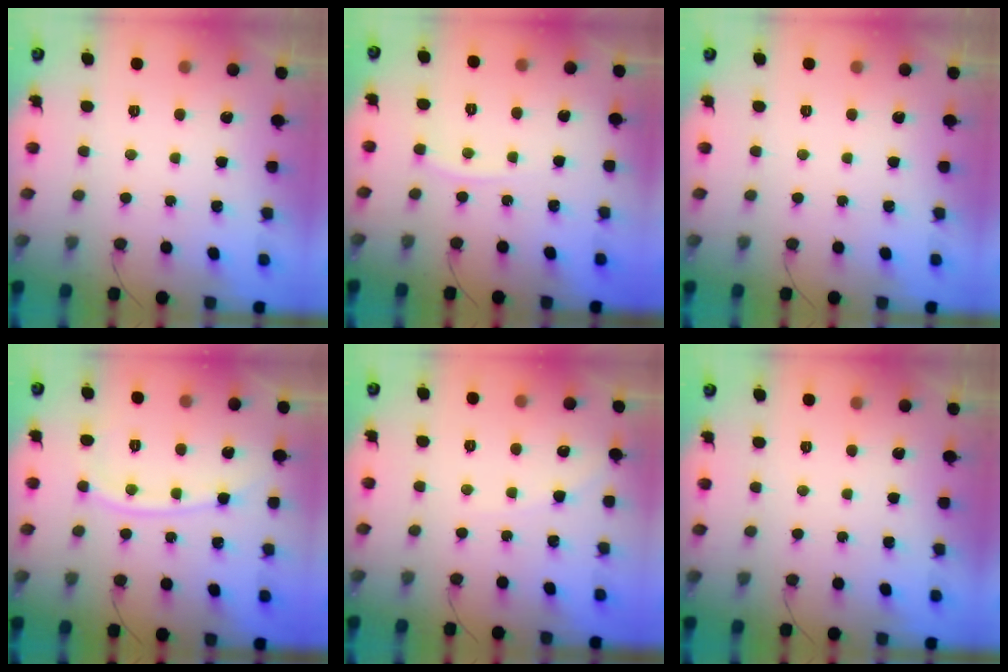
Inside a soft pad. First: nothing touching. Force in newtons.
{"total": 3.9, "press": 3.8, "slide": 0.5}
{"total": 0.0}
{"total": 9.0, "press": 9.0, "slide": 0.2}
{"total": 4.2, "press": 4.2, "slide": 0.6}
{"total": 0.0}